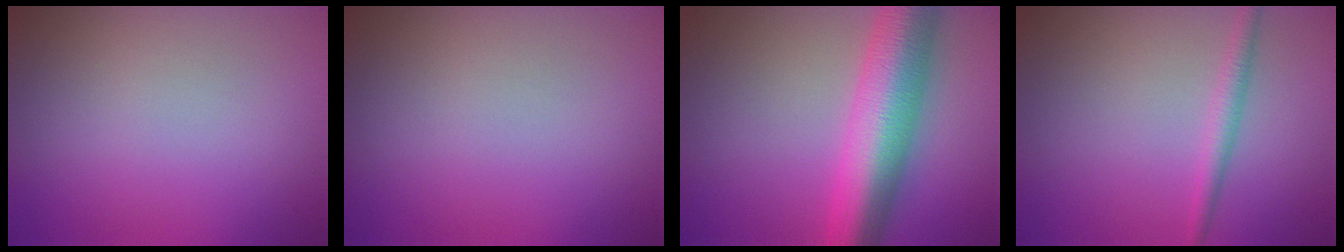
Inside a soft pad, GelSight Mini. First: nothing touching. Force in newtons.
{"total": 0.0}
{"total": 10.5, "press": 10.5, "slide": 0.1}
{"total": 1.9, "press": 1.9, "slide": 0.1}